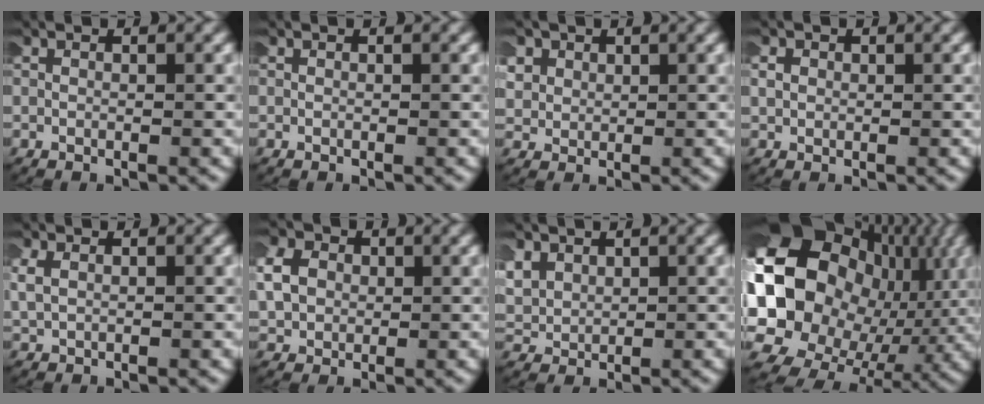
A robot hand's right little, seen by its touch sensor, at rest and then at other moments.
{"total": 0.0}
{"total": 3.3, "force": [1.2, 2.7, 1.4], "torque": [-0.050, -0.002, 0.022]}
{"total": 1.0, "force": [0.4, 0.9, 0.4], "torque": [-0.016, 0.004, 0.006]}
{"total": 1.9, "force": [0.8, 1.3, 1.1], "torque": [-0.035, 0.004, 0.018]}
{"total": 3.7, "force": [0.7, 3.1, 1.9], "torque": [-0.052, 0.002, 0.012]}
{"total": 2.9, "force": [1.2, 2.2, 1.3], "torque": [-0.051, -0.004, 0.031]}
{"total": 22.4, "force": [0.7, 17.6, 13.8], "torque": [-0.253, -0.023, 0.004]}